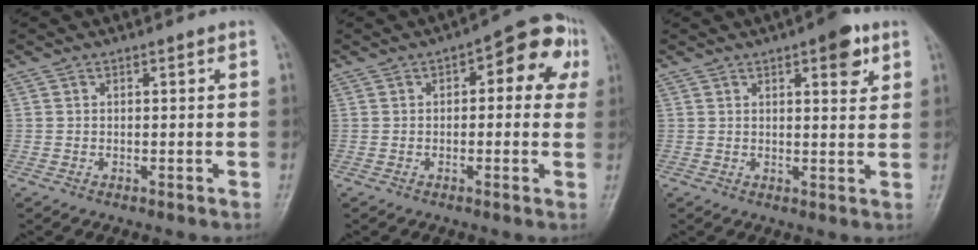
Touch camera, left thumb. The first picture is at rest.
{"total": 10.5, "force": [2.9, 5.2, 8.6], "torque": [-0.063, 0.026, 0.023]}
{"total": 6.1, "force": [3.2, 2.2, 4.7], "torque": [-0.046, -0.012, 0.036]}